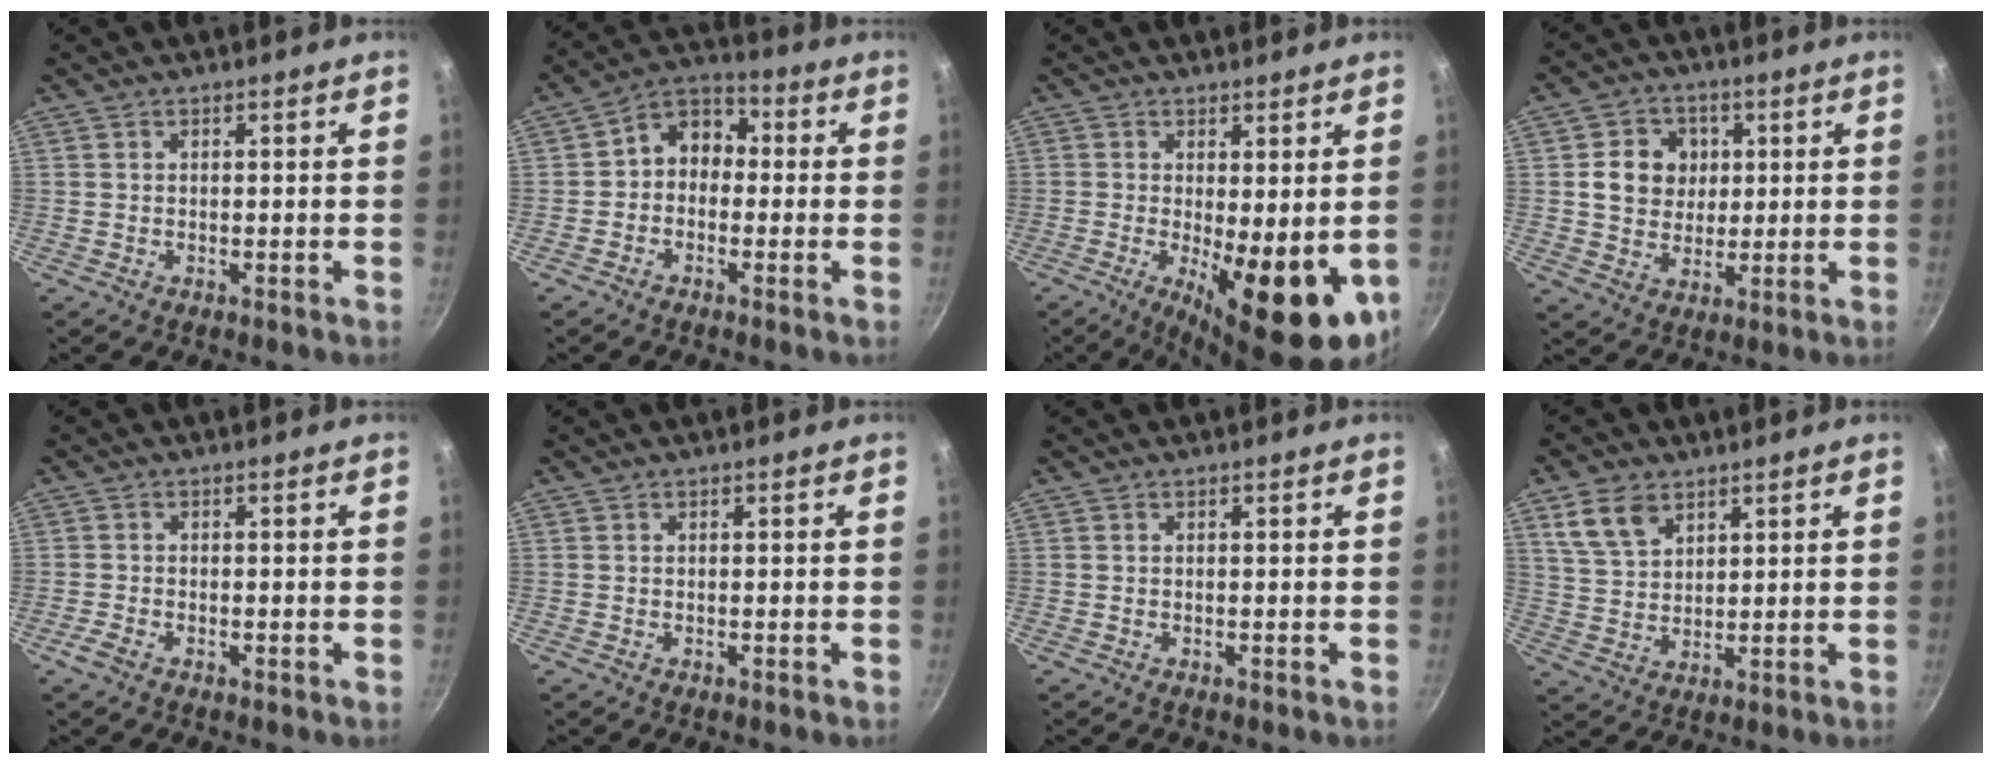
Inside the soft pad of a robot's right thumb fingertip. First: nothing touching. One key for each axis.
{"total": 7.6, "fx": -0.5, "fy": 6.1, "fz": 4.6, "tx": -0.038, "ty": 0.033, "tz": -0.031}
{"total": 13.8, "fx": -2.3, "fy": 4.8, "fz": 12.7, "tx": -0.158, "ty": -0.015, "tz": -0.020}
{"total": 9.1, "fx": 1.6, "fy": 8.0, "fz": 4.0, "tx": -0.034, "ty": 0.002, "tz": 0.023}
{"total": 2.2, "fx": -1.3, "fy": 1.0, "fz": 1.5, "tx": -0.037, "ty": 0.007, "tz": -0.030}
{"total": 0.0}
{"total": 0.0}
{"total": 7.8, "fx": 4.4, "fy": 4.9, "fz": 4.2, "tx": -0.063, "ty": -0.013, "tz": 0.091}